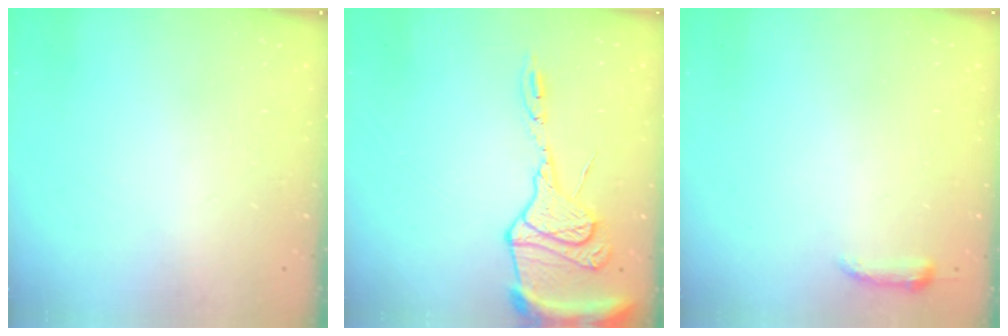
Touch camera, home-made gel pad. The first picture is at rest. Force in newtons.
{"total": 15.3, "press": 15.2, "slide": 1.4}
{"total": 3.3, "press": 3.2, "slide": 0.7}